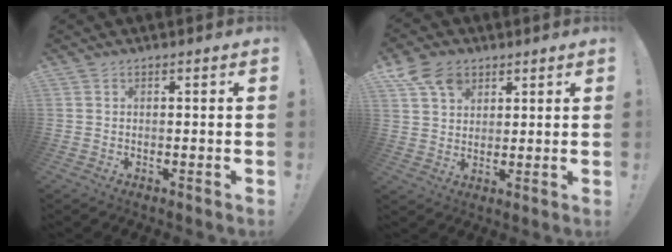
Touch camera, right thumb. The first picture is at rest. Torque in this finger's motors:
{"motor_torque": [0.15, 0.32, 0.36, 0.58, 0.03]}